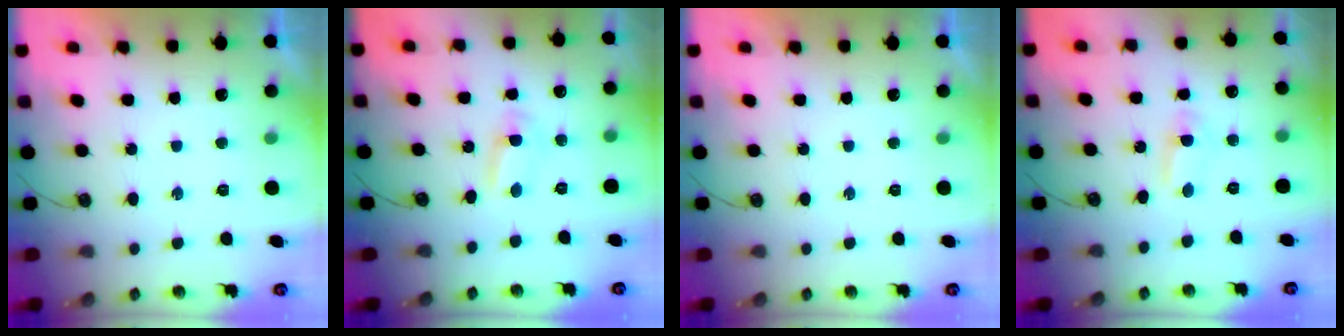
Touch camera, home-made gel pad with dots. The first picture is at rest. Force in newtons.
{"total": 2.1, "press": 2.1, "slide": 0.3}
{"total": 0.0}
{"total": 1.3, "press": 1.1, "slide": 0.7}